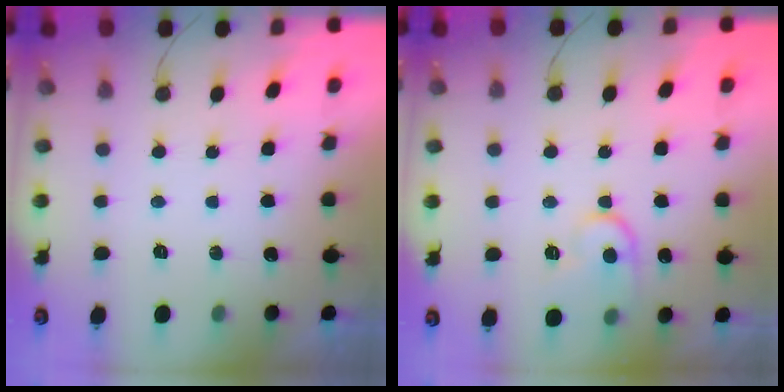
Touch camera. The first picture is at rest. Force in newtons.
{"total": 12.3, "press": 12.3, "slide": 1.0}